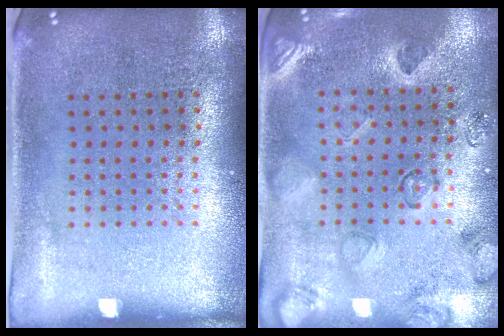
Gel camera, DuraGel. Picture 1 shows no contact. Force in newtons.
{"total": 2.3, "press": 2.0, "slide": 1.1}